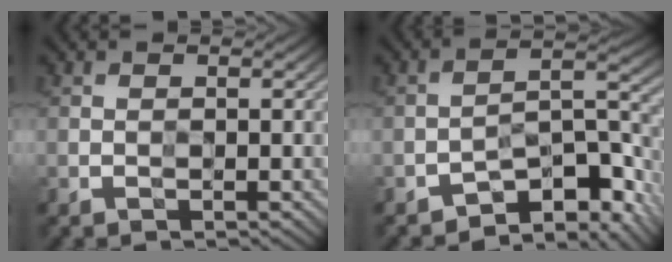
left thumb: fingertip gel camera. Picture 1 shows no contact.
{"total": 10.2, "force": [-7.5, 3.1, 6.3], "torque": [-0.077, 0.003, -0.127]}